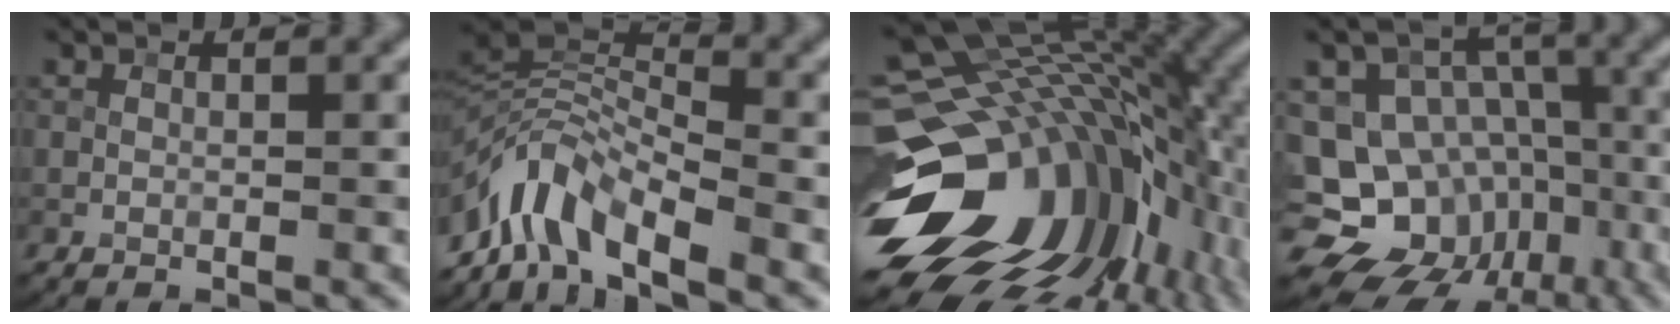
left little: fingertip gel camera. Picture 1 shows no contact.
{"total": 7.3, "force": [-4.8, 2.7, 4.8], "torque": [-0.078, 0.007, -0.105]}
{"total": 18.2, "force": [-2.8, 12.5, 12.9], "torque": [-0.232, -0.024, -0.023]}
{"total": 16.4, "force": [-6.5, 14.0, 5.5], "torque": [-0.107, -0.010, -0.096]}